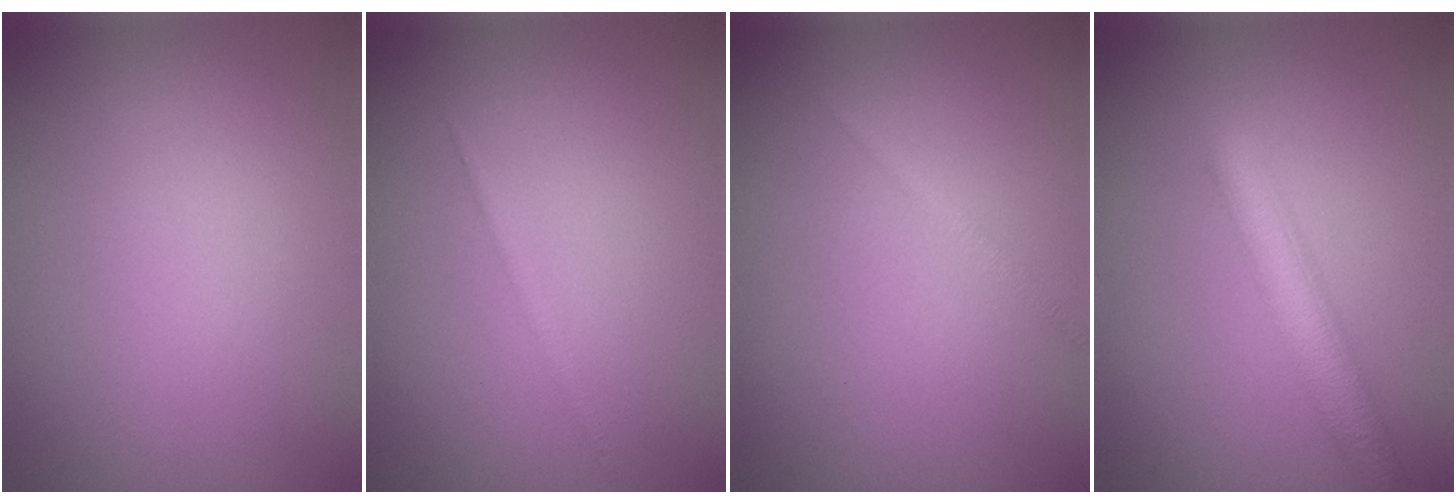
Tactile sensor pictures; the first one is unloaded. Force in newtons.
{"total": 0.9, "press": 0.9, "slide": 0.1}
{"total": 0.8, "press": 0.8, "slide": 0.1}
{"total": 4.4, "press": 4.4, "slide": 0.2}